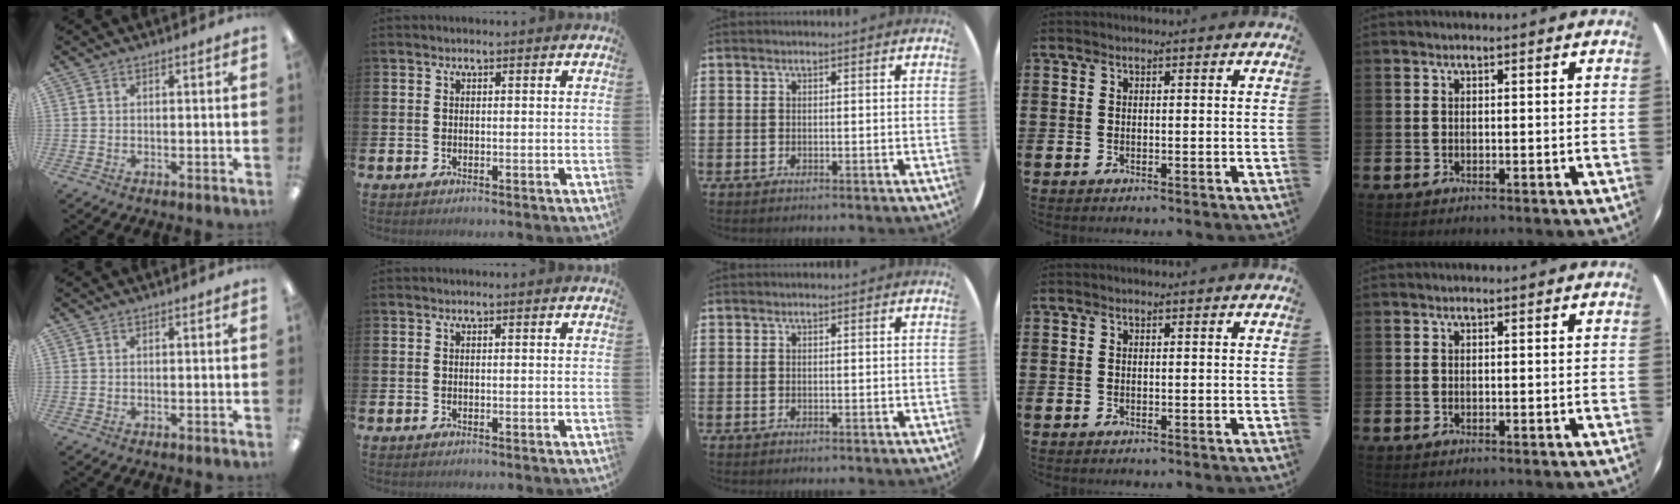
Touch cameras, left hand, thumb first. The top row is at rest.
{}